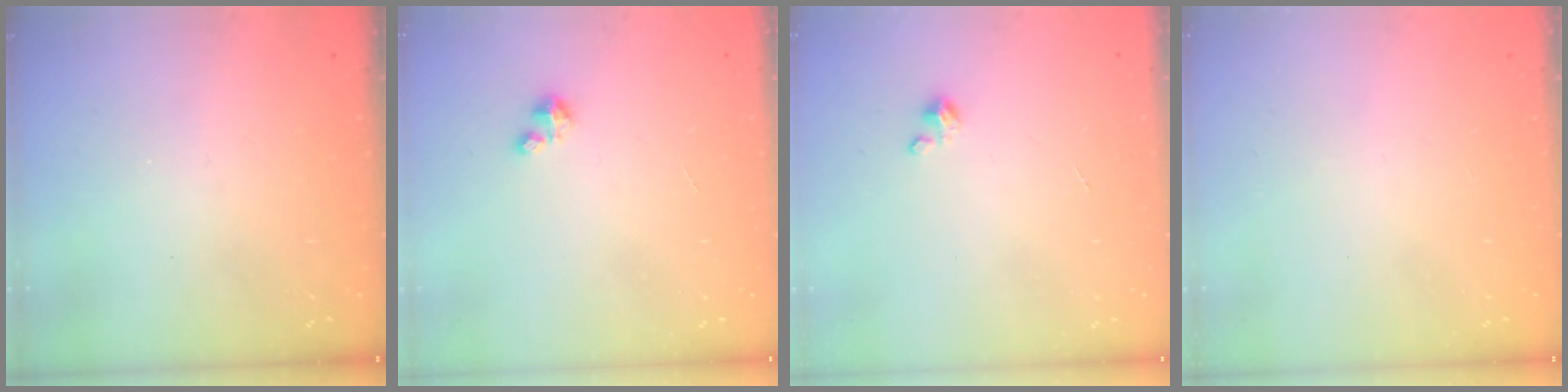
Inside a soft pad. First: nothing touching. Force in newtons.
{"total": 0.9, "press": 0.9, "slide": 0.2}
{"total": 1.4, "press": 1.4, "slide": 0.3}
{"total": 0.0}